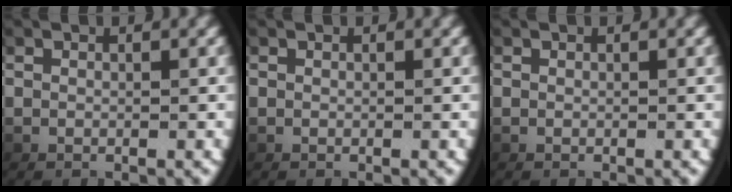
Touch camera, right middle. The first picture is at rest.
{"total": 0.0}
{"total": 0.0}